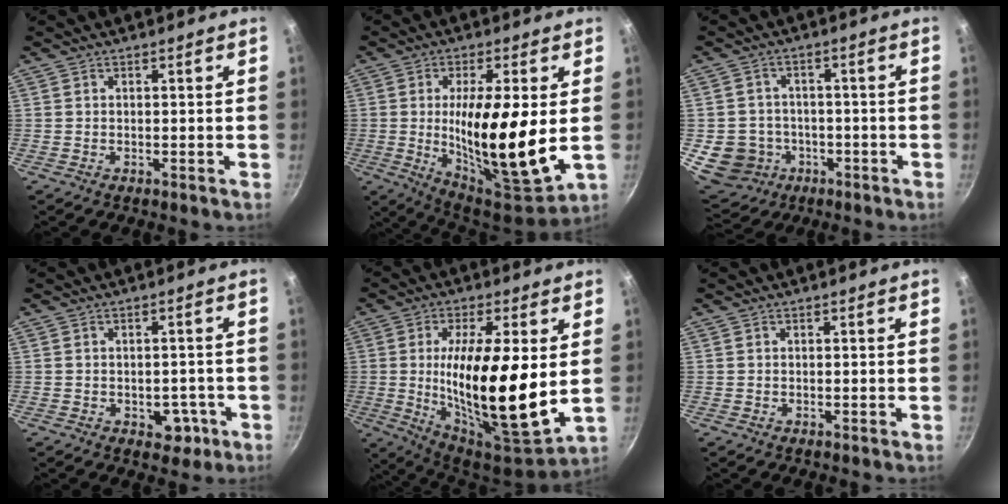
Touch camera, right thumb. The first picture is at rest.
{"total": 19.4, "force": [-0.1, 5.3, 18.7], "torque": [-0.302, -0.023, 0.005]}
{"total": 10.2, "force": [-2.8, 9.3, 3.1], "torque": [-0.033, 0.032, -0.028]}
{"total": 4.6, "force": [-1.8, 3.3, 2.7], "torque": [-0.008, 0.020, -0.010]}
{"total": 21.6, "force": [1.2, 6.2, 20.6], "torque": [-0.341, -0.035, 0.022]}
{"total": 0.0}